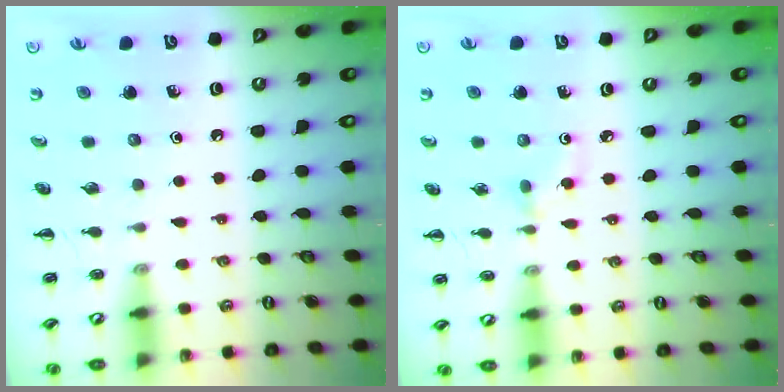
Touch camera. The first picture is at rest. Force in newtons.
{"total": 2.5, "press": 2.4, "slide": 0.9}